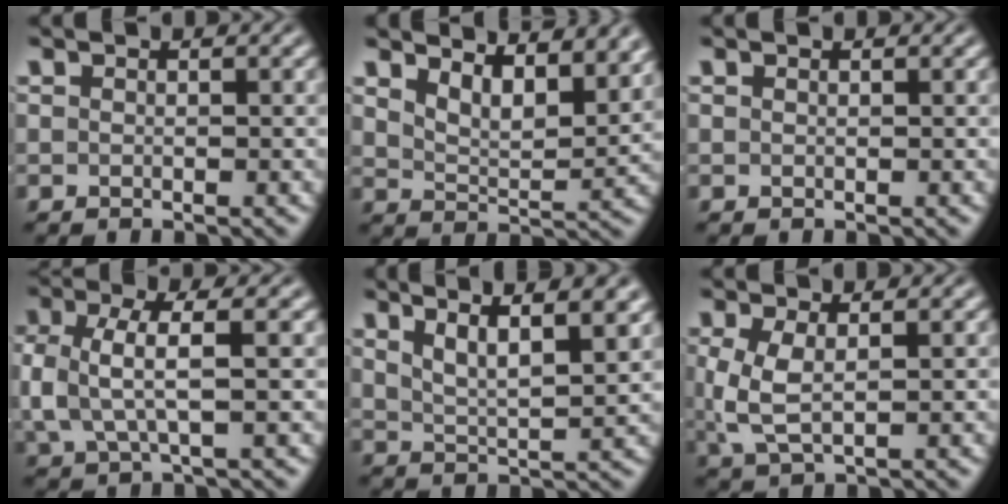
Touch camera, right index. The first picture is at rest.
{"total": 5.8, "force": [4.2, 2.3, 3.3], "torque": [-0.045, -0.008, 0.064]}
{"total": 0.0}
{"total": 4.9, "force": [0.5, 2.4, 4.2], "torque": [-0.097, -0.010, 0.019]}
{"total": 5.1, "force": [2.9, 1.7, 3.9], "torque": [-0.052, 0.001, 0.047]}
{"total": 3.6, "force": [-0.3, 2.0, 3.0], "torque": [-0.079, -0.020, 0.016]}